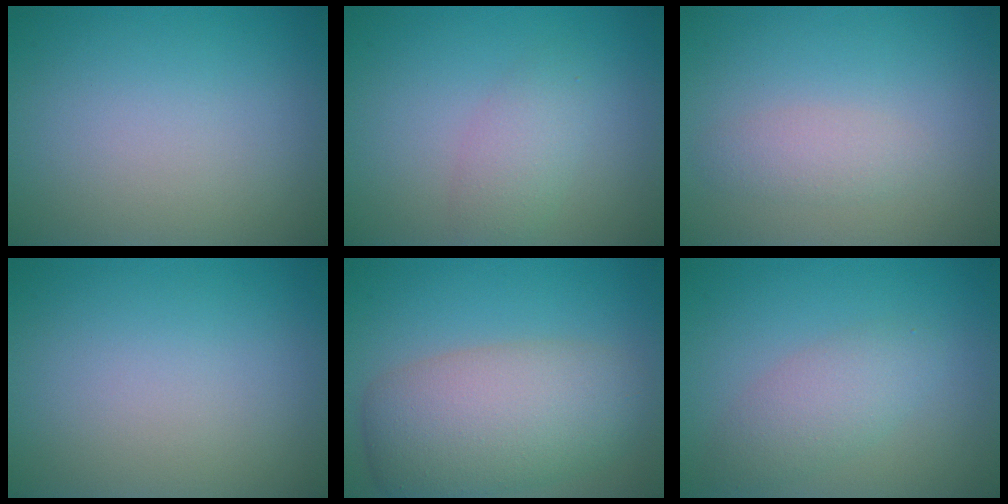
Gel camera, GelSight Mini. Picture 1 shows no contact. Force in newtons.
{"total": 2.3, "press": 2.3, "slide": 0.1}
{"total": 1.7, "press": 1.7, "slide": 0.1}
{"total": 0.0}
{"total": 7.7, "press": 7.7, "slide": 0.4}
{"total": 2.9, "press": 2.9, "slide": 0.1}